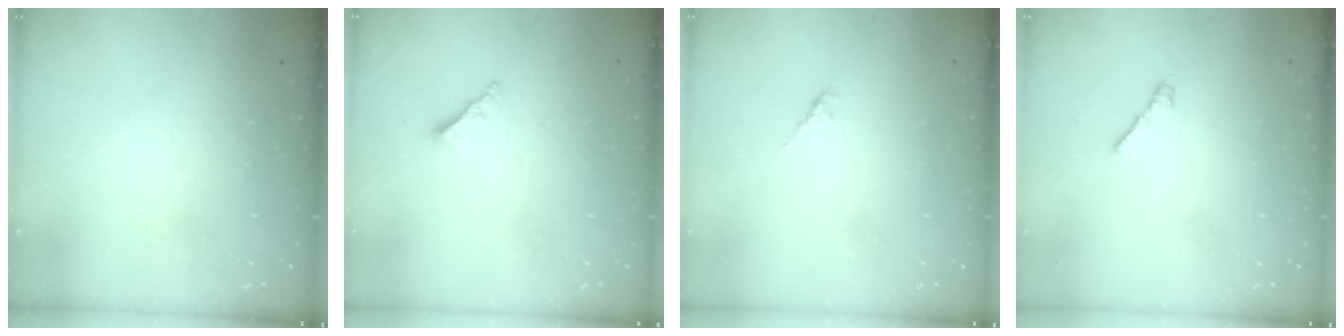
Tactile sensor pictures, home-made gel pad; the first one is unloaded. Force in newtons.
{"total": 2.5, "press": 2.5, "slide": 0.3}
{"total": 1.5, "press": 1.4, "slide": 0.5}
{"total": 3.0, "press": 2.9, "slide": 0.8}